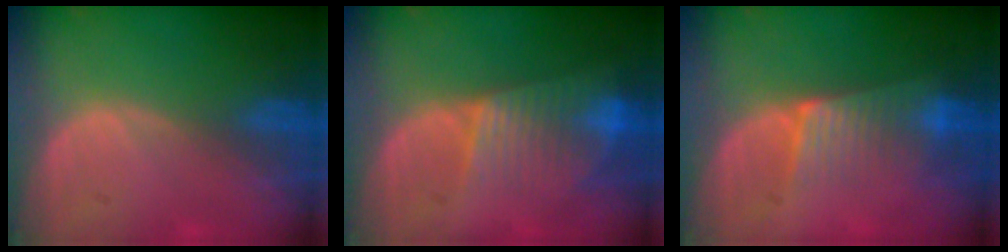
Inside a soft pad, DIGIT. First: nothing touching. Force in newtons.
{"total": 8.0, "press": 6.8, "slide": 4.2}
{"total": 6.4, "press": 5.7, "slide": 3.1}